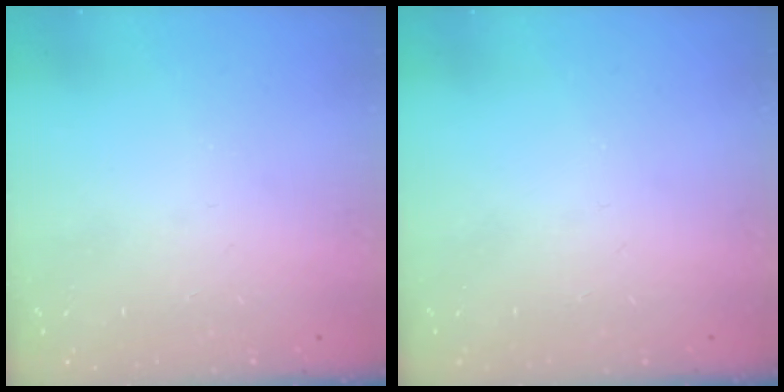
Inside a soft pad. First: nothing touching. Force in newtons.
{"total": 0.0}